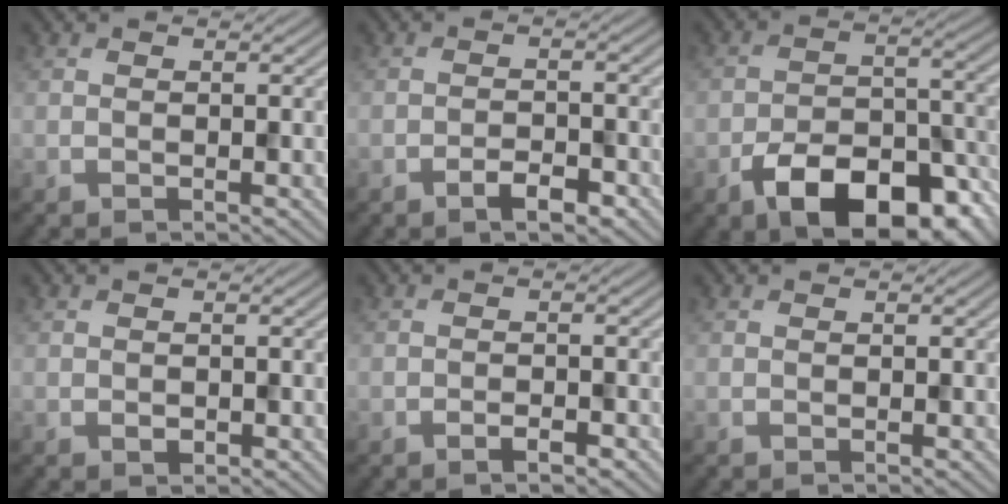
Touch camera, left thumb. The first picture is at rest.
{"total": 2.7, "force": [-1.7, 0.9, 1.8], "torque": [-0.027, 0.003, -0.031]}
{"total": 12.5, "force": [-7.4, 6.3, 7.9], "torque": [-0.129, -0.014, -0.120]}
{"total": 0.7, "force": [-0.2, 0.6, 0.4], "torque": [-0.007, -0.005, -0.003]}
{"total": 1.5, "force": [-1.1, 0.3, 1.0], "torque": [-0.014, 0.002, -0.018]}
{"total": 0.0}